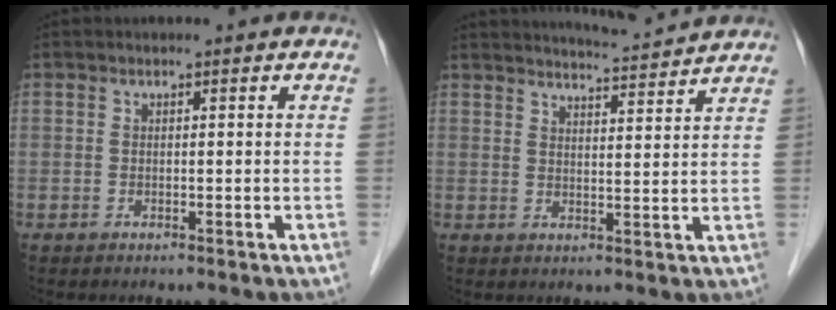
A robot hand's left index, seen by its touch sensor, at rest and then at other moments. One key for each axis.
{"total": 8.6, "fx": 8.3, "fy": -0.1, "fz": 2.1, "tx": -0.040, "ty": 0.006, "tz": 0.119}